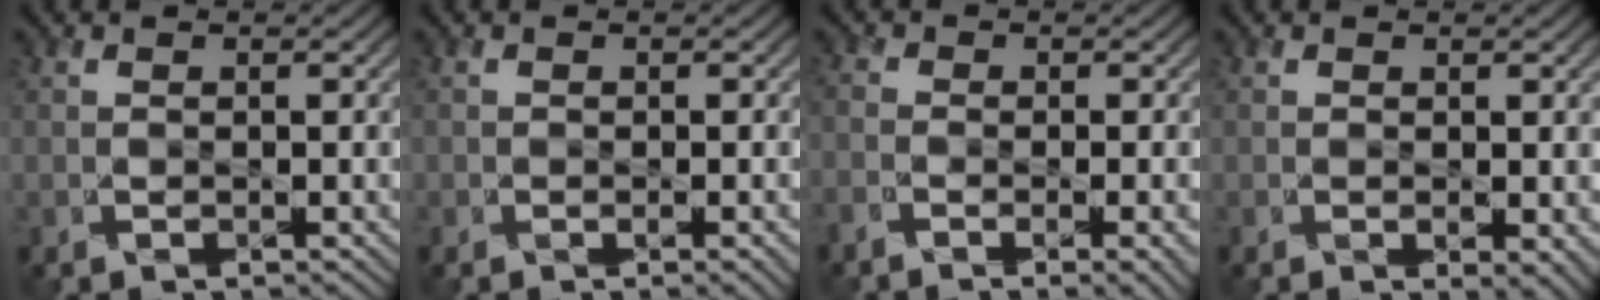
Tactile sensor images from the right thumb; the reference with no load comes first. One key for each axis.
{"total": 1.4, "fx": -0.5, "fy": 0.4, "fz": 1.2, "tx": -0.019, "ty": -0.004, "tz": -0.008}
{"total": 5.6, "fx": -2.7, "fy": 2.0, "fz": 4.6, "tx": -0.073, "ty": -0.011, "tz": -0.045}
{"total": 1.5, "fx": 0.1, "fy": 0.5, "fz": 1.5, "tx": -0.025, "ty": -0.010, "tz": 0.003}